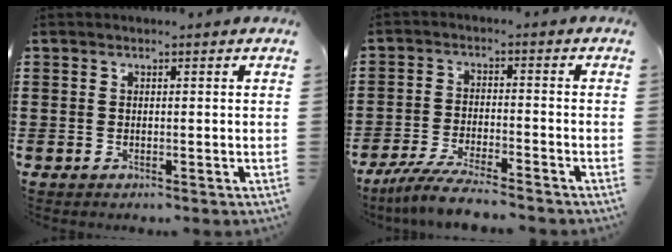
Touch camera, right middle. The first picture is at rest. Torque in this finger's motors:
{"motor_torque": [1.26, -0.88, 0.16, 0.15]}